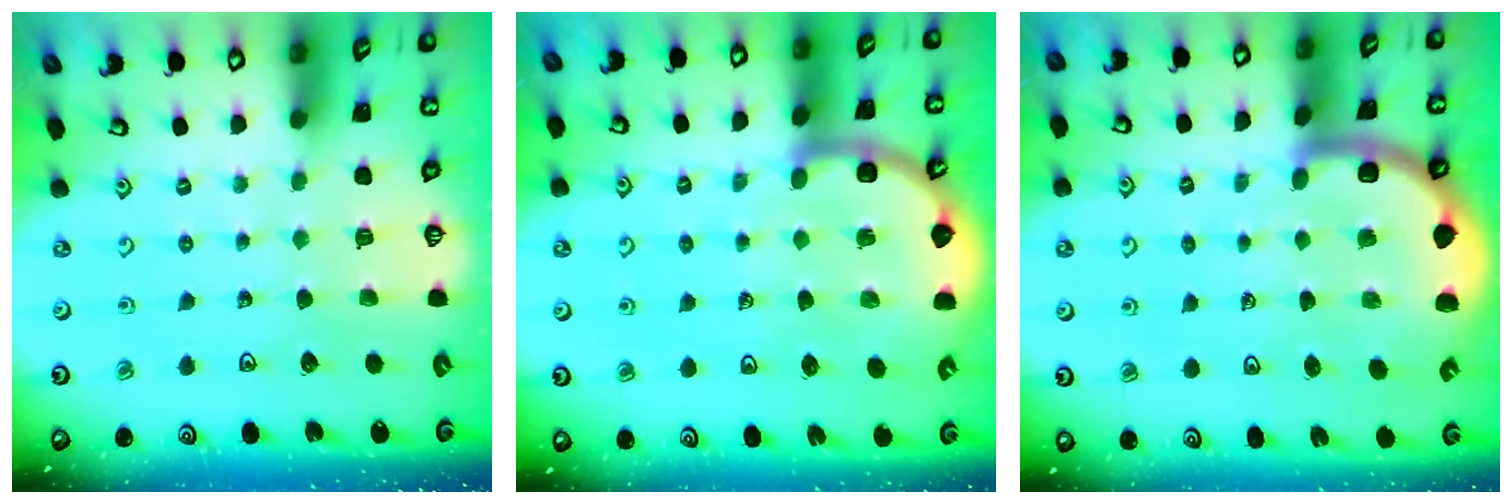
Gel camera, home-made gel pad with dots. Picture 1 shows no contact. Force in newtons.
{"total": 8.3, "press": 7.7, "slide": 2.9}
{"total": 7.8, "press": 7.6, "slide": 1.8}